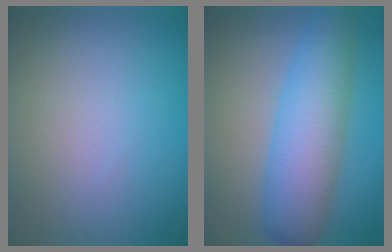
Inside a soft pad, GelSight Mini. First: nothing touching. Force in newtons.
{"total": 7.0, "press": 7.0, "slide": 0.0}